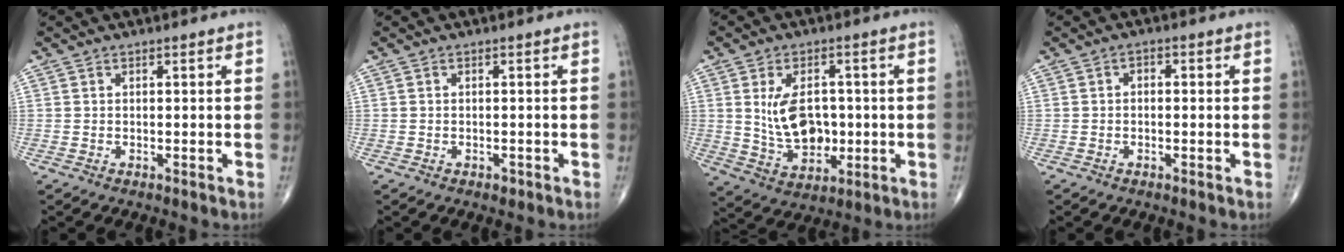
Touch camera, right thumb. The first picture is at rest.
{"total": 0.8, "force": [-0.5, 0.5, 0.4], "torque": [-0.005, 0.000, -0.007]}
{"total": 10.6, "force": [0.5, 6.9, 8.0], "torque": [-0.116, -0.006, 0.023]}
{"total": 1.5, "force": [0.0, 1.0, 1.1], "torque": [-0.008, 0.006, -0.005]}